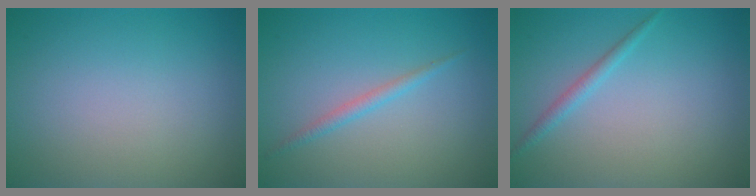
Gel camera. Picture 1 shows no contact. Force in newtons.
{"total": 1.2, "press": 1.2, "slide": 0.1}
{"total": 1.3, "press": 1.3, "slide": 0.0}